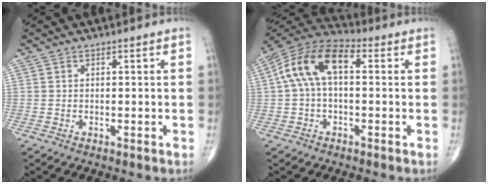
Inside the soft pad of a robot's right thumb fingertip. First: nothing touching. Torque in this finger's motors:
{"motor_torque": [-0.15, 0.48, 0.45, -0.05, 0.42]}